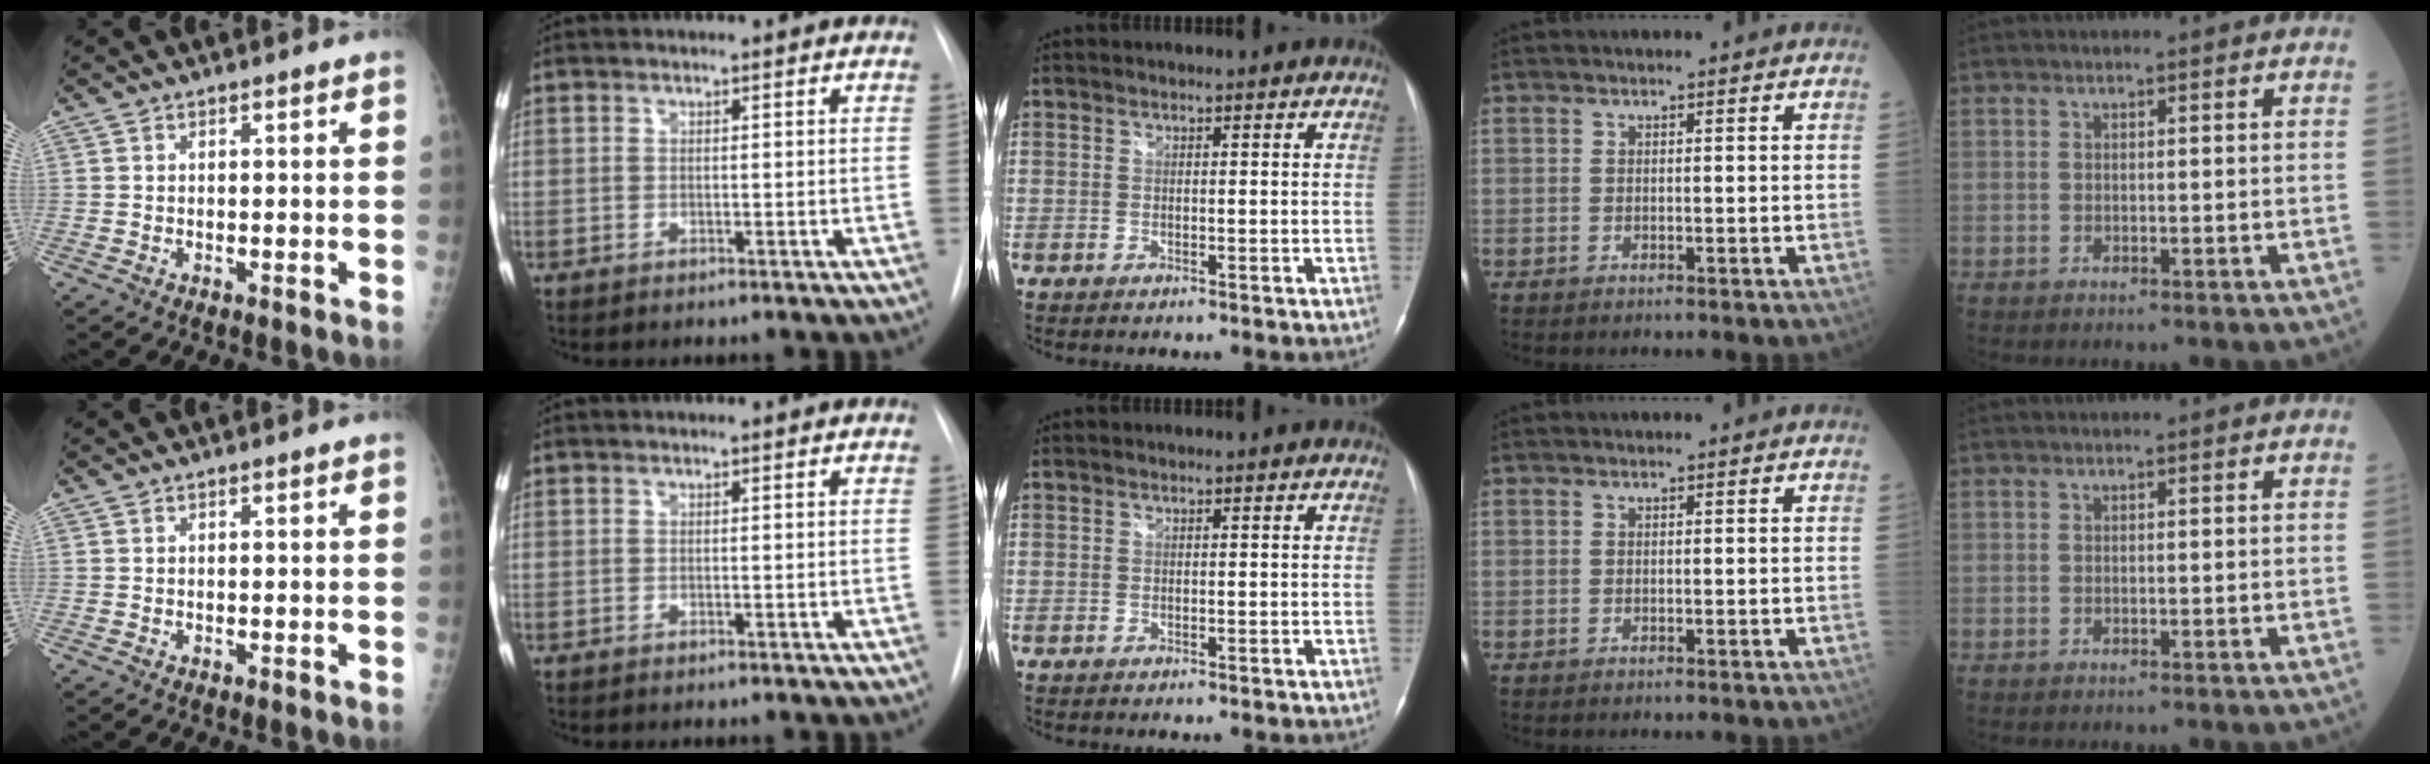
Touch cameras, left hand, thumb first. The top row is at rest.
{}